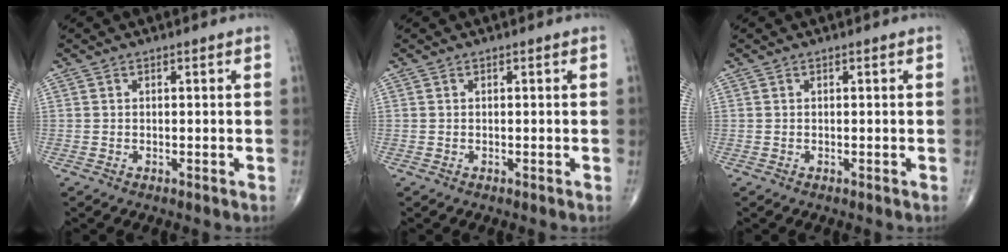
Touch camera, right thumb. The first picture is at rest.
{"total": 0.0}
{"total": 0.0}